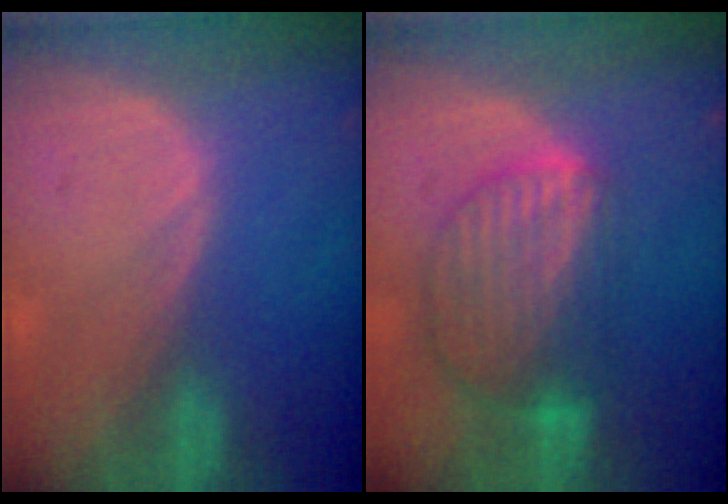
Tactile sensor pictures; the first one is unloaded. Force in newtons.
{"total": 8.7, "press": 7.6, "slide": 4.2}